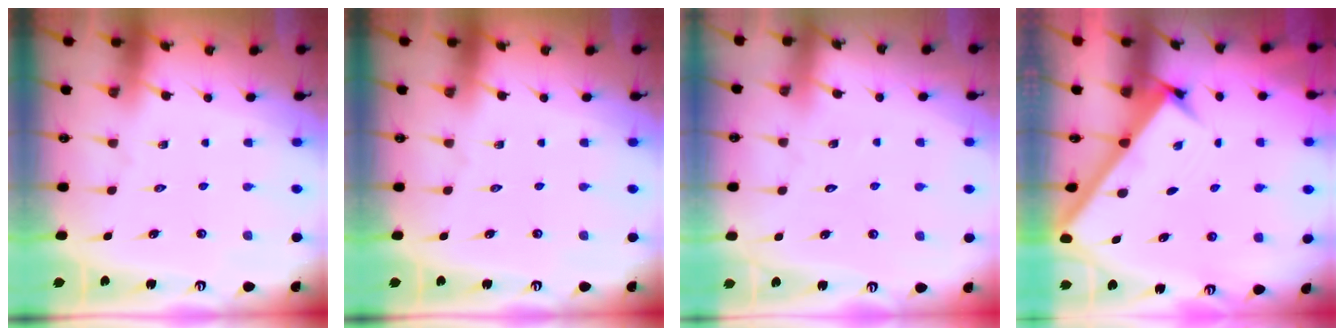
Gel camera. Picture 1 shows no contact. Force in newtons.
{"total": 0.0}
{"total": 3.8, "press": 3.8, "slide": 0.4}
{"total": 2.9, "press": 2.9, "slide": 0.4}